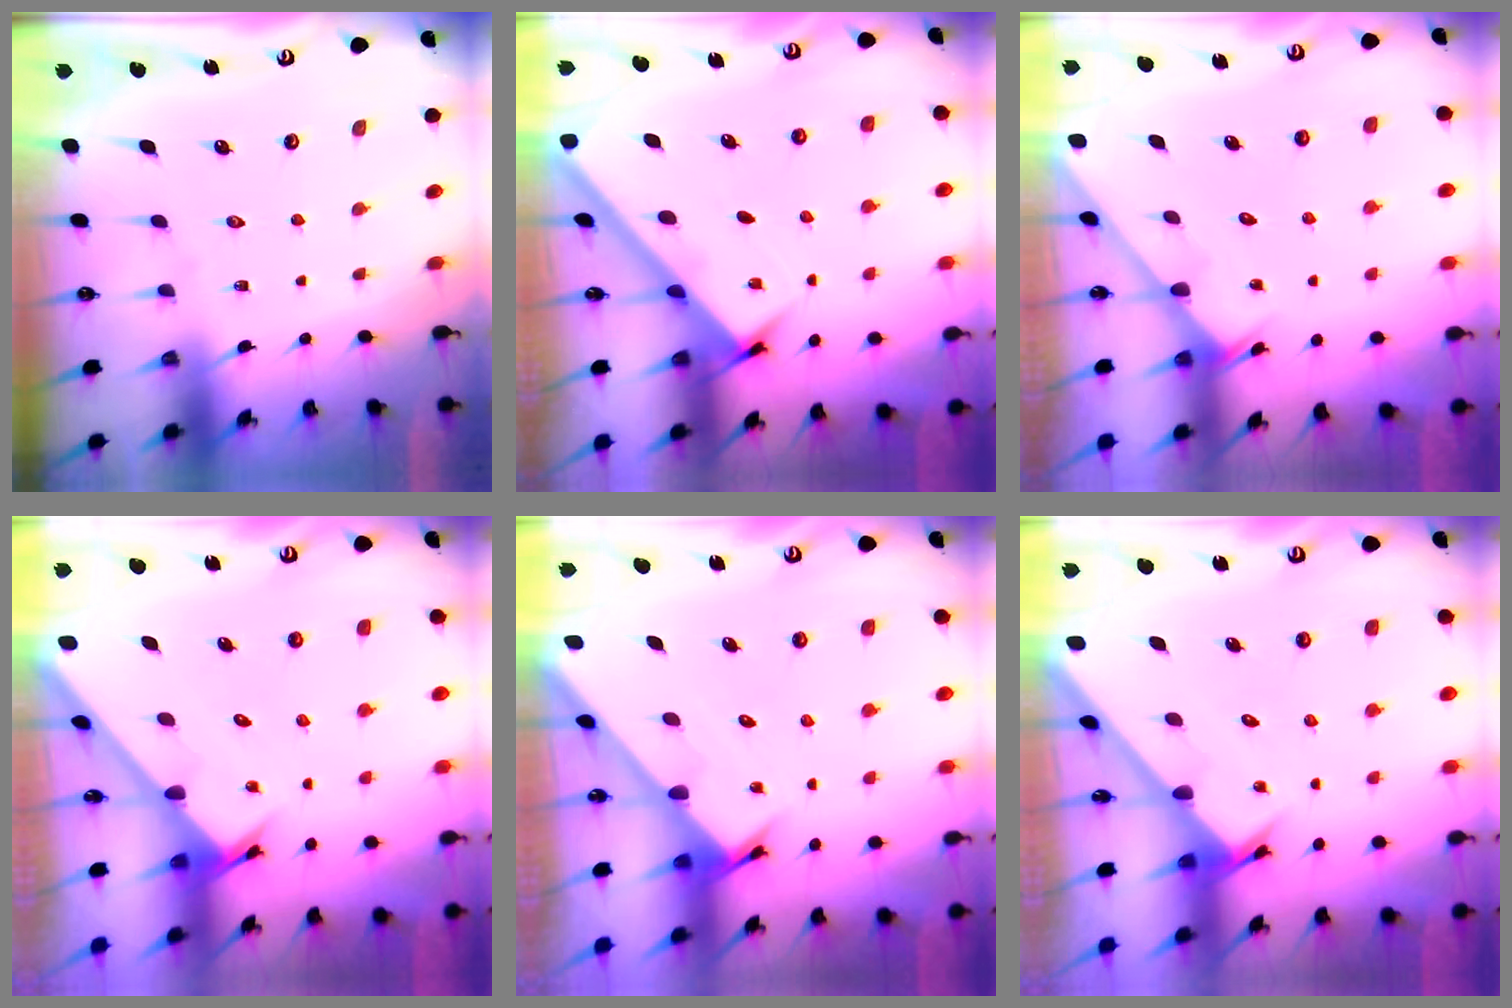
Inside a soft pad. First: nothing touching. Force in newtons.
{"total": 3.8, "press": 3.7, "slide": 0.5}
{"total": 2.4, "press": 2.4, "slide": 0.2}
{"total": 2.4, "press": 2.4, "slide": 0.1}
{"total": 2.2, "press": 2.2, "slide": 0.2}
{"total": 2.5, "press": 2.5, "slide": 0.1}